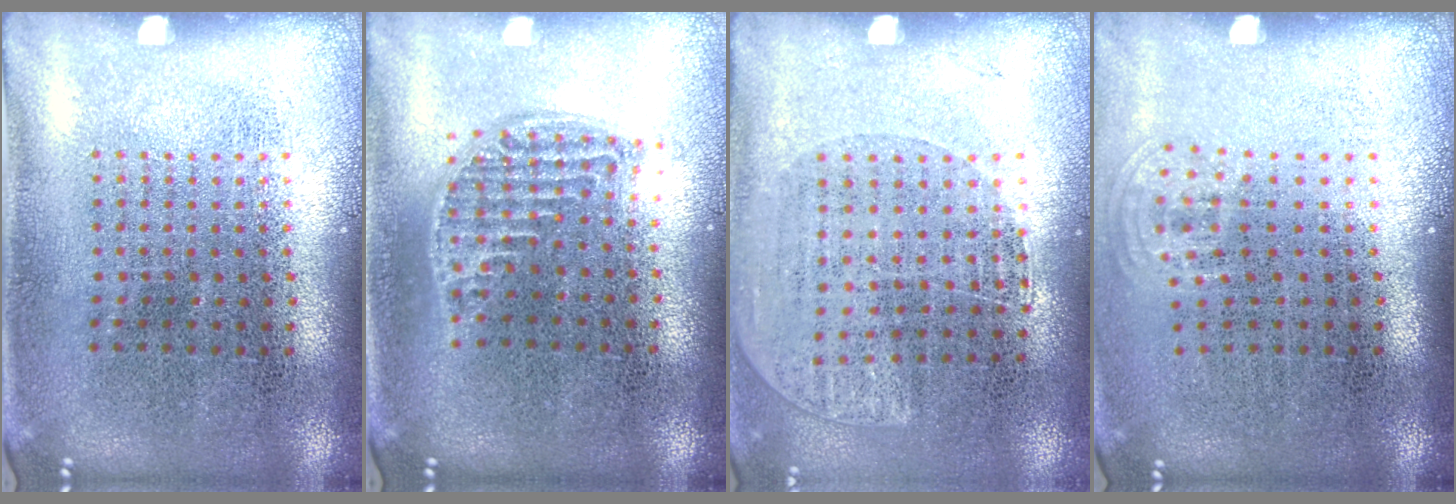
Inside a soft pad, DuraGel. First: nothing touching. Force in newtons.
{"total": 1.2, "press": 1.1, "slide": 0.5}
{"total": 1.0, "press": 0.9, "slide": 0.5}
{"total": 0.7, "press": 0.5, "slide": 0.5}